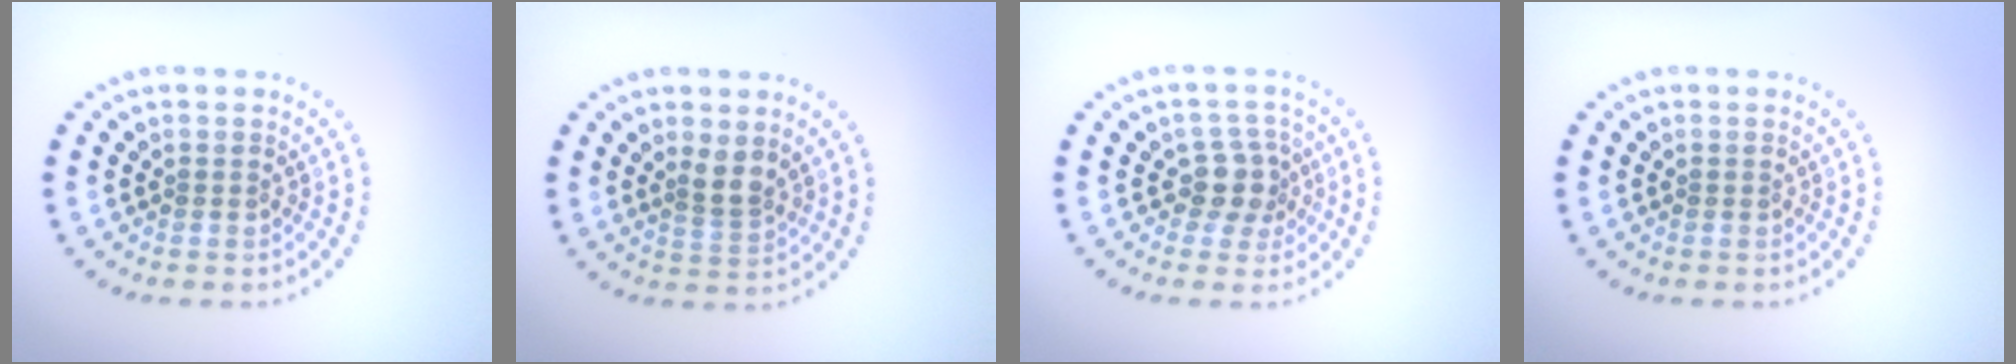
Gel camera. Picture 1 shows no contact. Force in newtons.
{"total": 2.2, "press": 1.7, "slide": 1.4}
{"total": 2.8, "press": 2.3, "slide": 1.7}
{"total": 0.0}